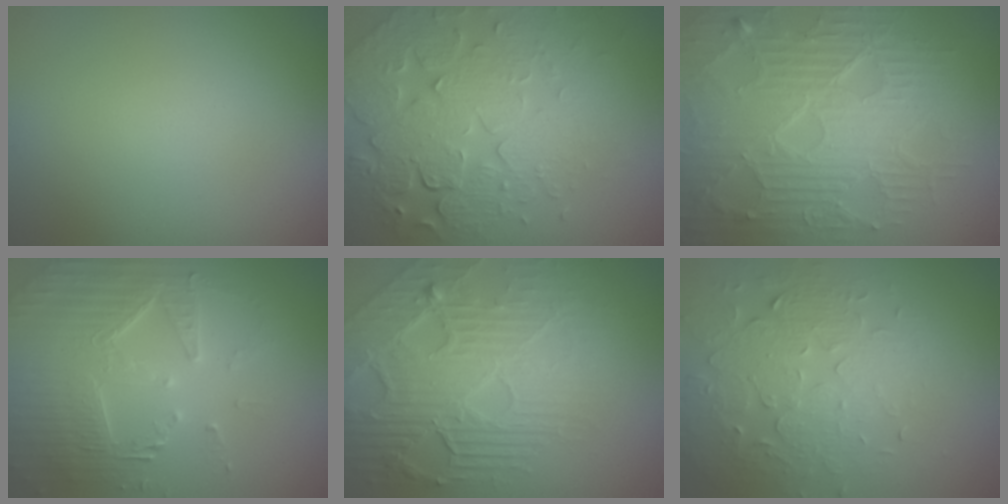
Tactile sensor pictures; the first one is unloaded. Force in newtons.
{"total": 8.2, "press": 5.8, "slide": 5.8}
{"total": 9.0, "press": 6.4, "slide": 6.3}
{"total": 4.8, "press": 4.7, "slide": 0.9}
{"total": 8.4, "press": 5.7, "slide": 6.2}
{"total": 5.2, "press": 3.7, "slide": 3.7}